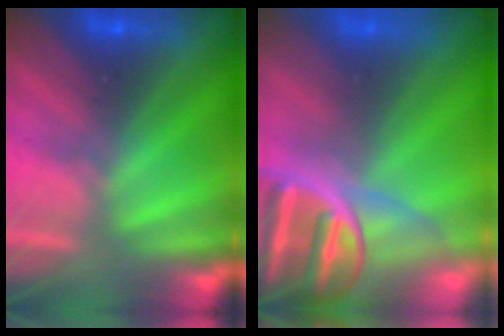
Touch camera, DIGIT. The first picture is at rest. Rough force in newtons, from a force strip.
{"total": 8.7}